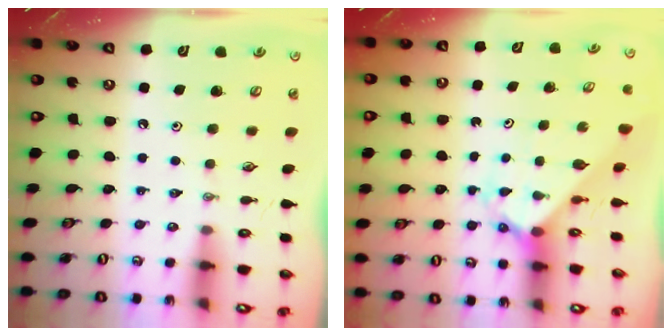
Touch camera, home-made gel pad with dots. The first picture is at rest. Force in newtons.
{"total": 2.0, "press": 2.0, "slide": 0.1}